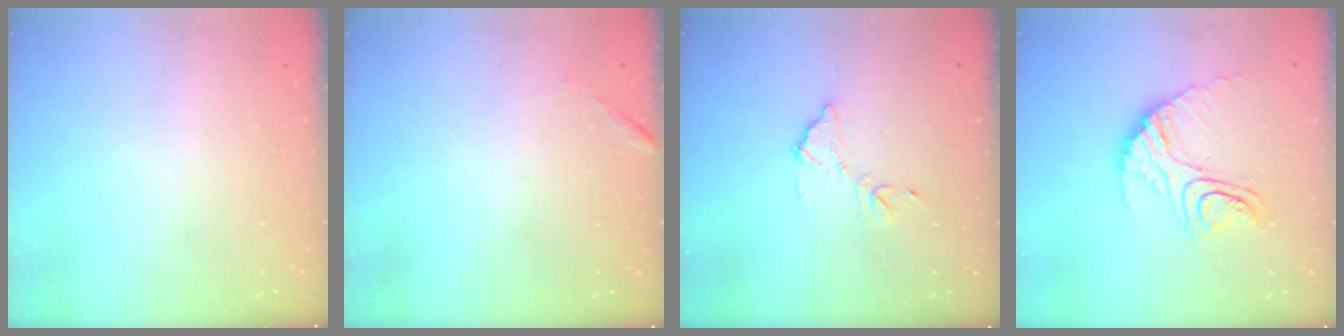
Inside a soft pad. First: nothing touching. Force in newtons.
{"total": 6.2, "press": 6.2, "slide": 0.2}
{"total": 8.8, "press": 8.7, "slide": 0.7}
{"total": 14.6, "press": 14.5, "slide": 1.2}